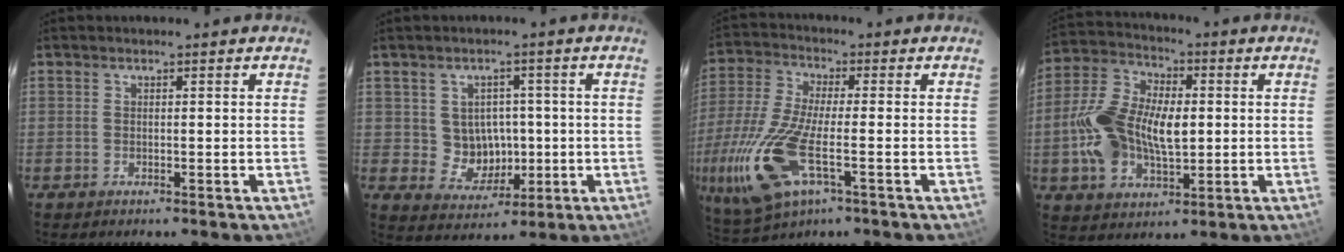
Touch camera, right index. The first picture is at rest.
{"total": 6.8, "force": [0.0, 6.4, 2.3], "torque": [-0.048, 0.011, 0.018]}
{"total": 19.4, "force": [-6.9, 7.4, 16.5], "torque": [-0.377, -0.042, -0.129]}
{"total": 16.4, "force": [-0.5, 9.8, 13.2], "torque": [-0.277, 0.013, -0.009]}